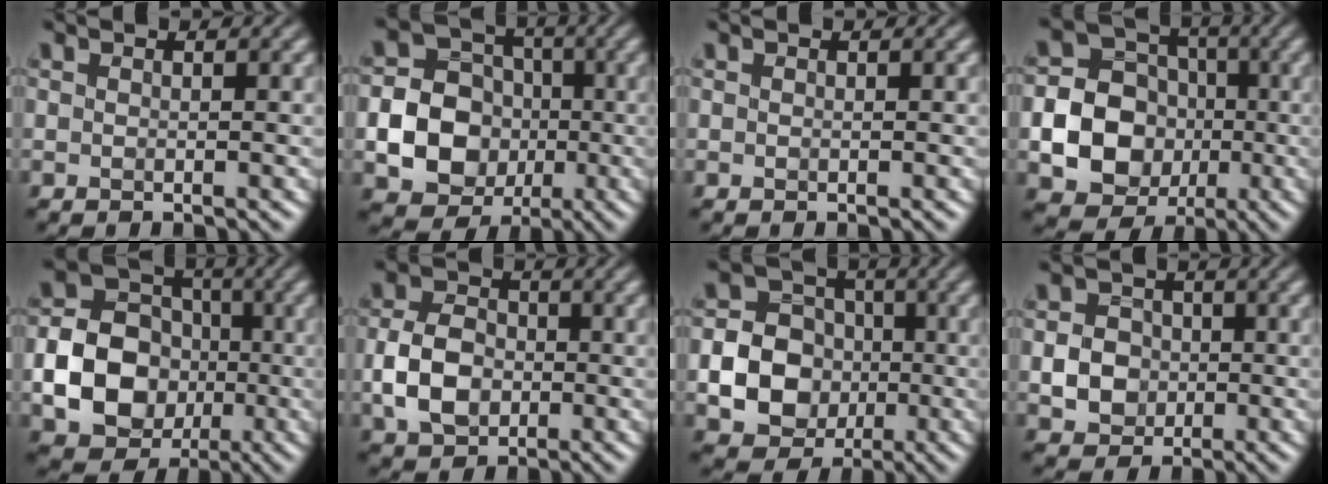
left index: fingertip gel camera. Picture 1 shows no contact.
{"total": 10.3, "force": [-2.0, 9.2, 4.3], "torque": [-0.071, -0.012, -0.061]}
{"total": 0.0}
{"total": 12.1, "force": [-2.5, 10.9, 4.6], "torque": [-0.091, -0.020, -0.057]}
{"total": 9.3, "force": [-2.1, 7.6, 5.0], "torque": [-0.079, -0.006, -0.052]}
{"total": 5.3, "force": [-1.2, 3.9, 3.3], "torque": [-0.071, 0.005, -0.027]}
{"total": 8.4, "force": [-1.5, 7.4, 3.7], "torque": [-0.061, -0.006, -0.050]}
{"total": 3.3, "force": [-0.6, 2.9, 1.4], "torque": [-0.021, 0.003, -0.013]}